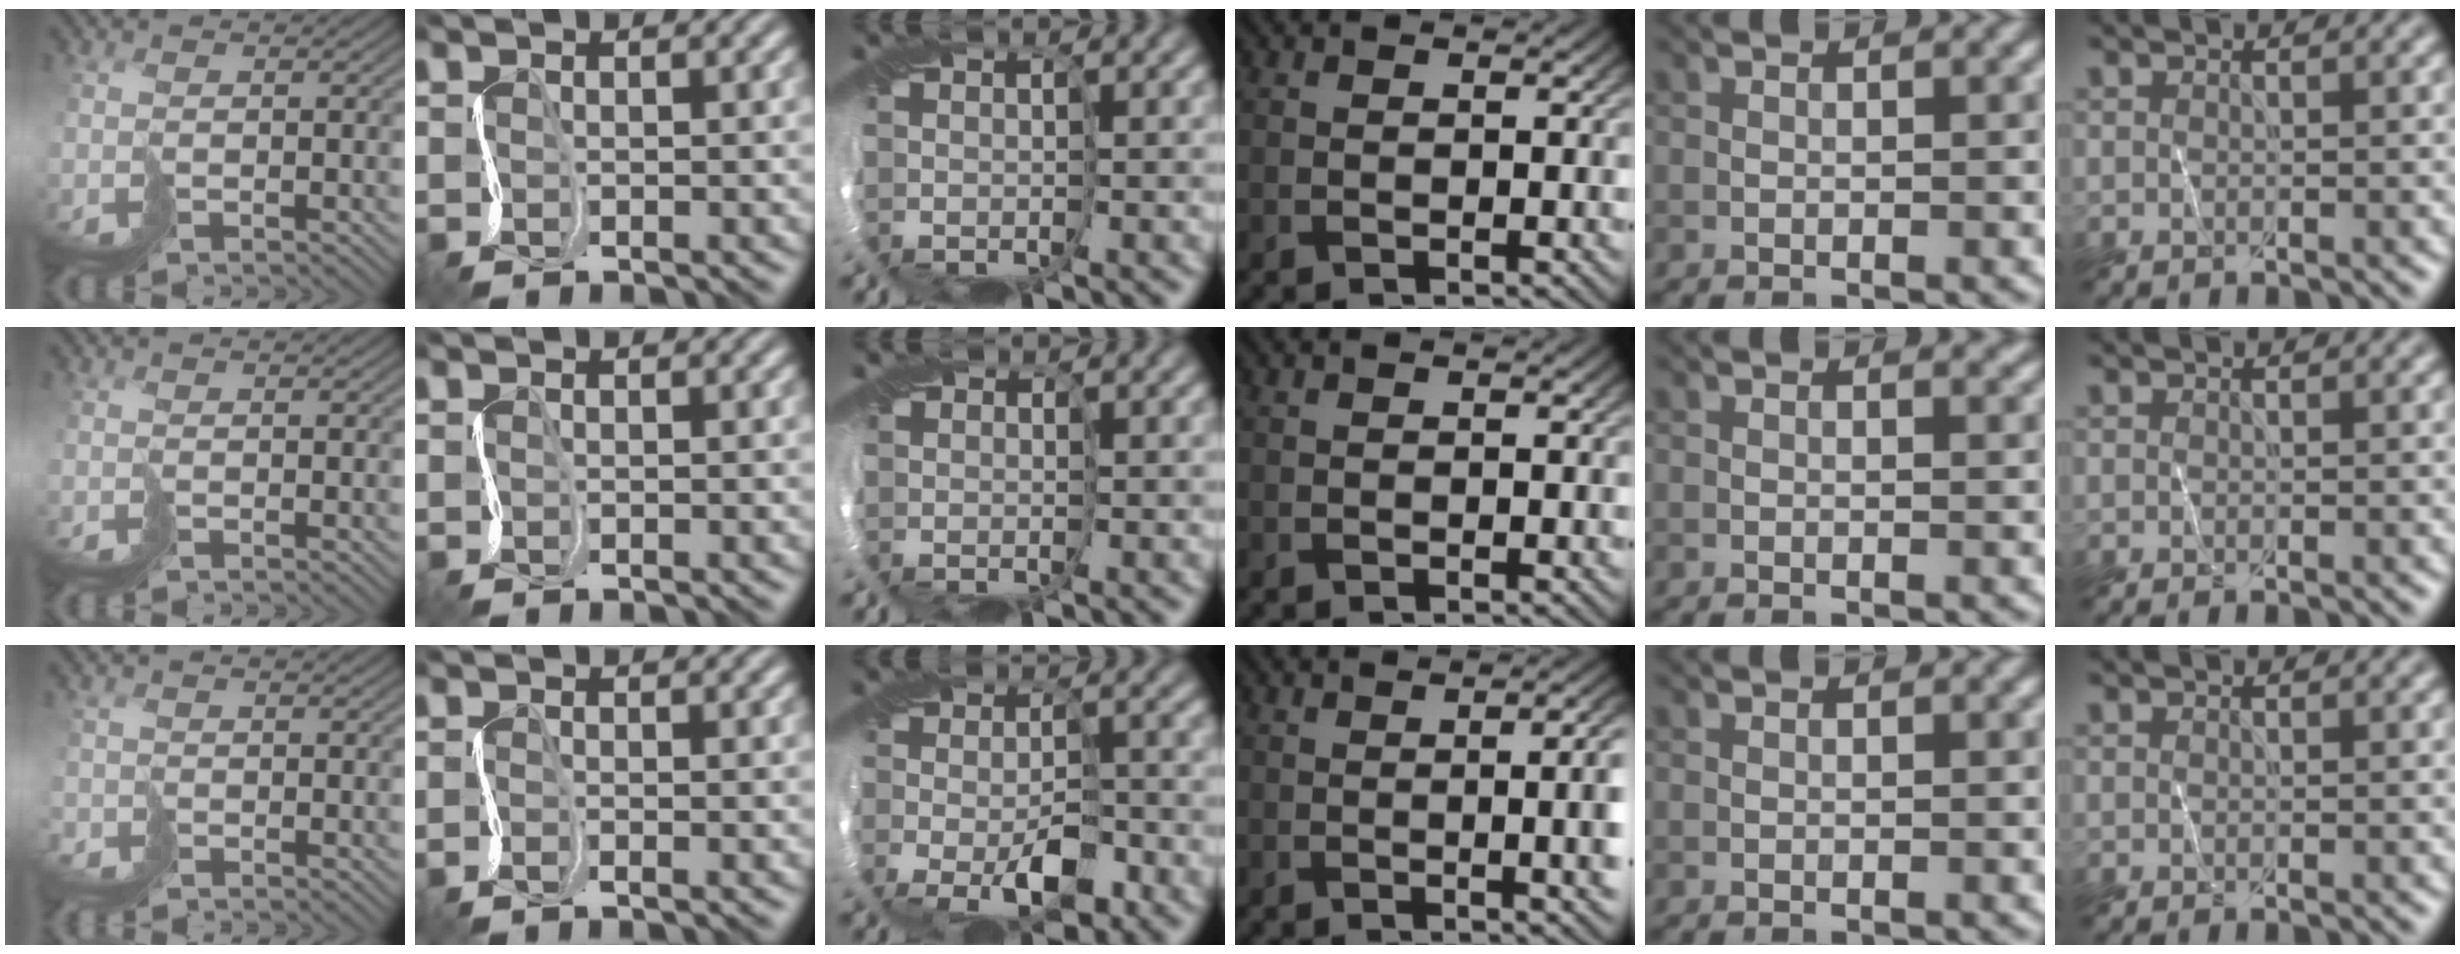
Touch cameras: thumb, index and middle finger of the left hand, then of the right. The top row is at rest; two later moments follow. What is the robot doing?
{"motion": "cut", "object": "bubble wrap"}